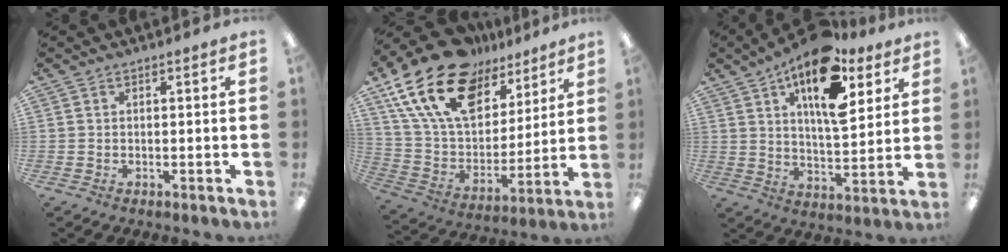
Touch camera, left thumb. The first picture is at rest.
{"total": 22.0, "force": [13.8, 12.3, 12.0], "torque": [-0.238, -0.075, 0.247]}
{"total": 18.5, "force": [10.5, 8.1, 12.9], "torque": [-0.194, -0.049, 0.173]}